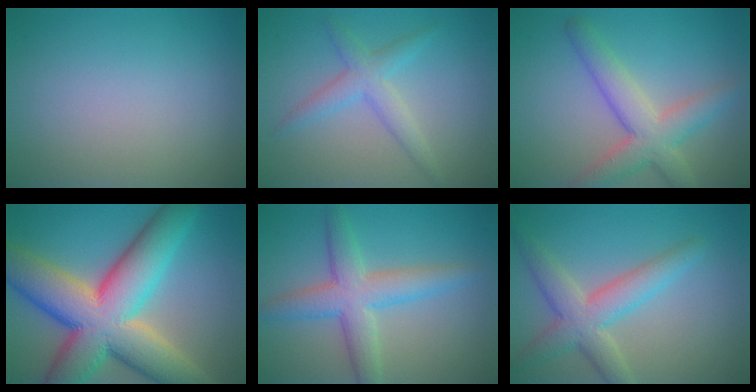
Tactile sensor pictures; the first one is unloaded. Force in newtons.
{"total": 2.9, "press": 2.9, "slide": 0.1}
{"total": 5.3, "press": 5.3, "slide": 0.2}
{"total": 15.0, "press": 15.0, "slide": 1.2}
{"total": 5.2, "press": 5.2, "slide": 0.2}
{"total": 4.9, "press": 4.9, "slide": 0.4}